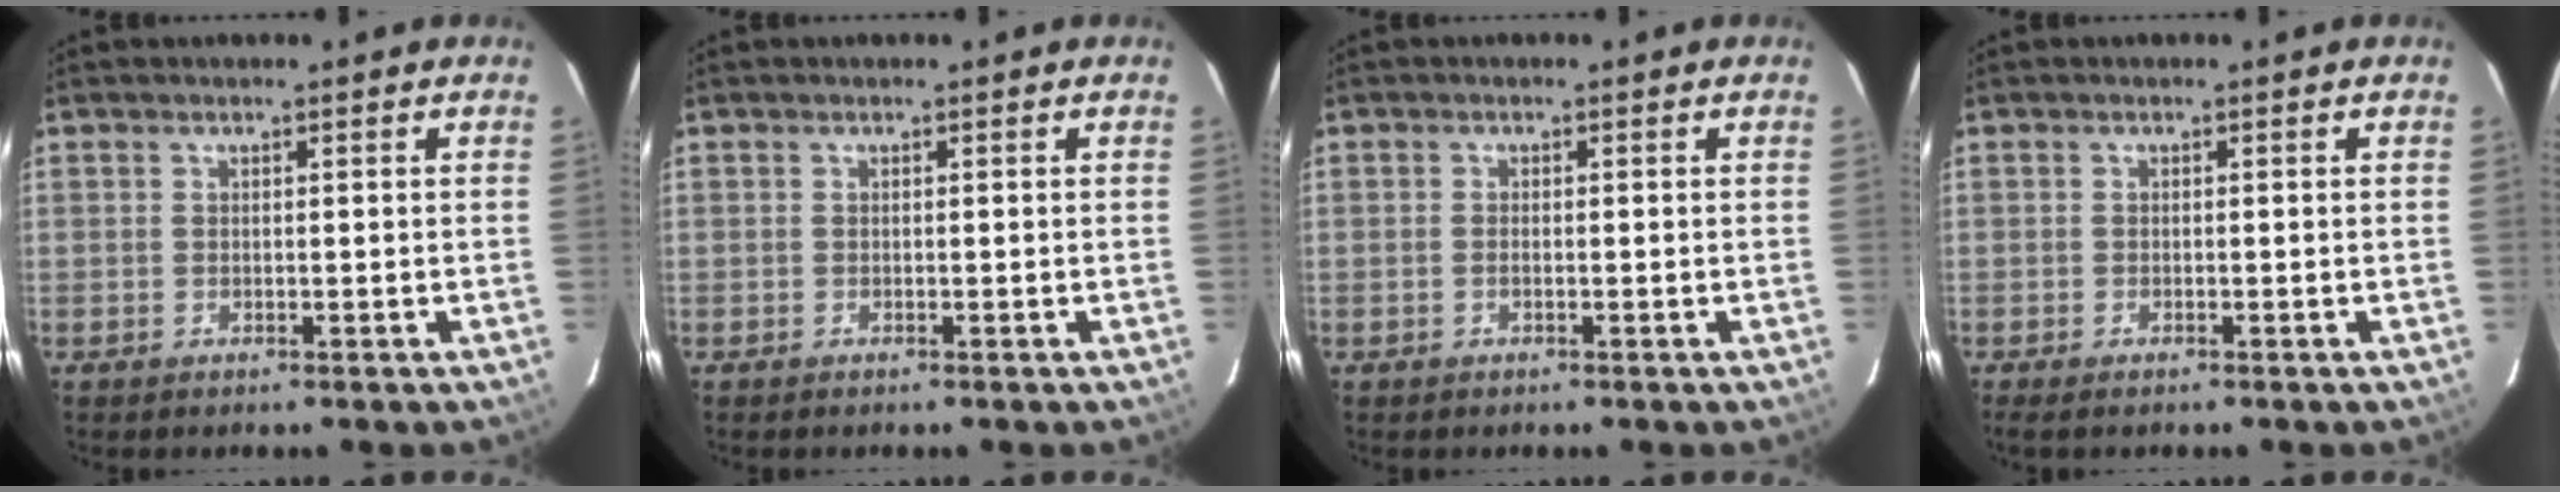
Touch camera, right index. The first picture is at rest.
{"total": 0.0}
{"total": 0.7, "force": [-0.3, 0.3, 0.5], "torque": [-0.013, 0.001, -0.006]}
{"total": 2.1, "force": [-1.7, 0.4, 1.2], "torque": [-0.026, -0.009, -0.029]}